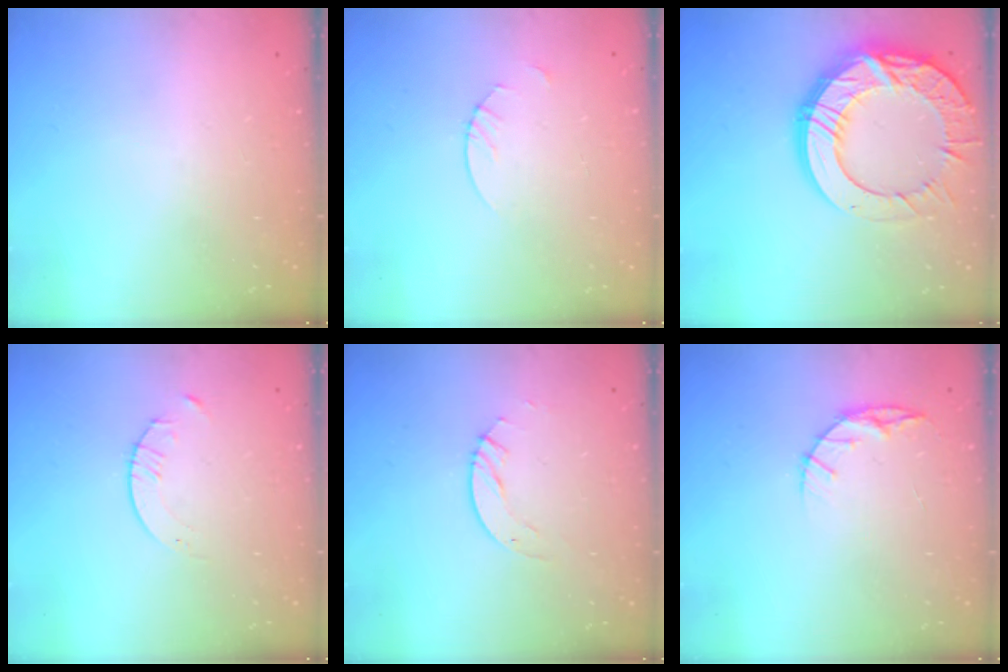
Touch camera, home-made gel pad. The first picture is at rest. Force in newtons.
{"total": 1.8, "press": 1.8, "slide": 0.2}
{"total": 22.7, "press": 22.7, "slide": 1.8}
{"total": 2.1, "press": 2.1, "slide": 0.3}
{"total": 4.5, "press": 4.5, "slide": 0.4}
{"total": 5.8, "press": 5.8, "slide": 0.6}